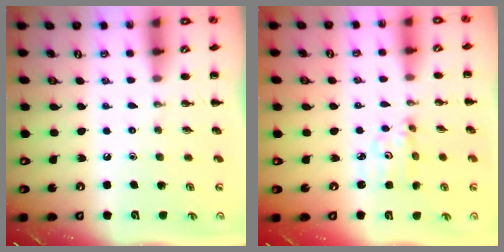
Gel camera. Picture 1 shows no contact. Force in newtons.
{"total": 3.2, "press": 3.2, "slide": 0.1}